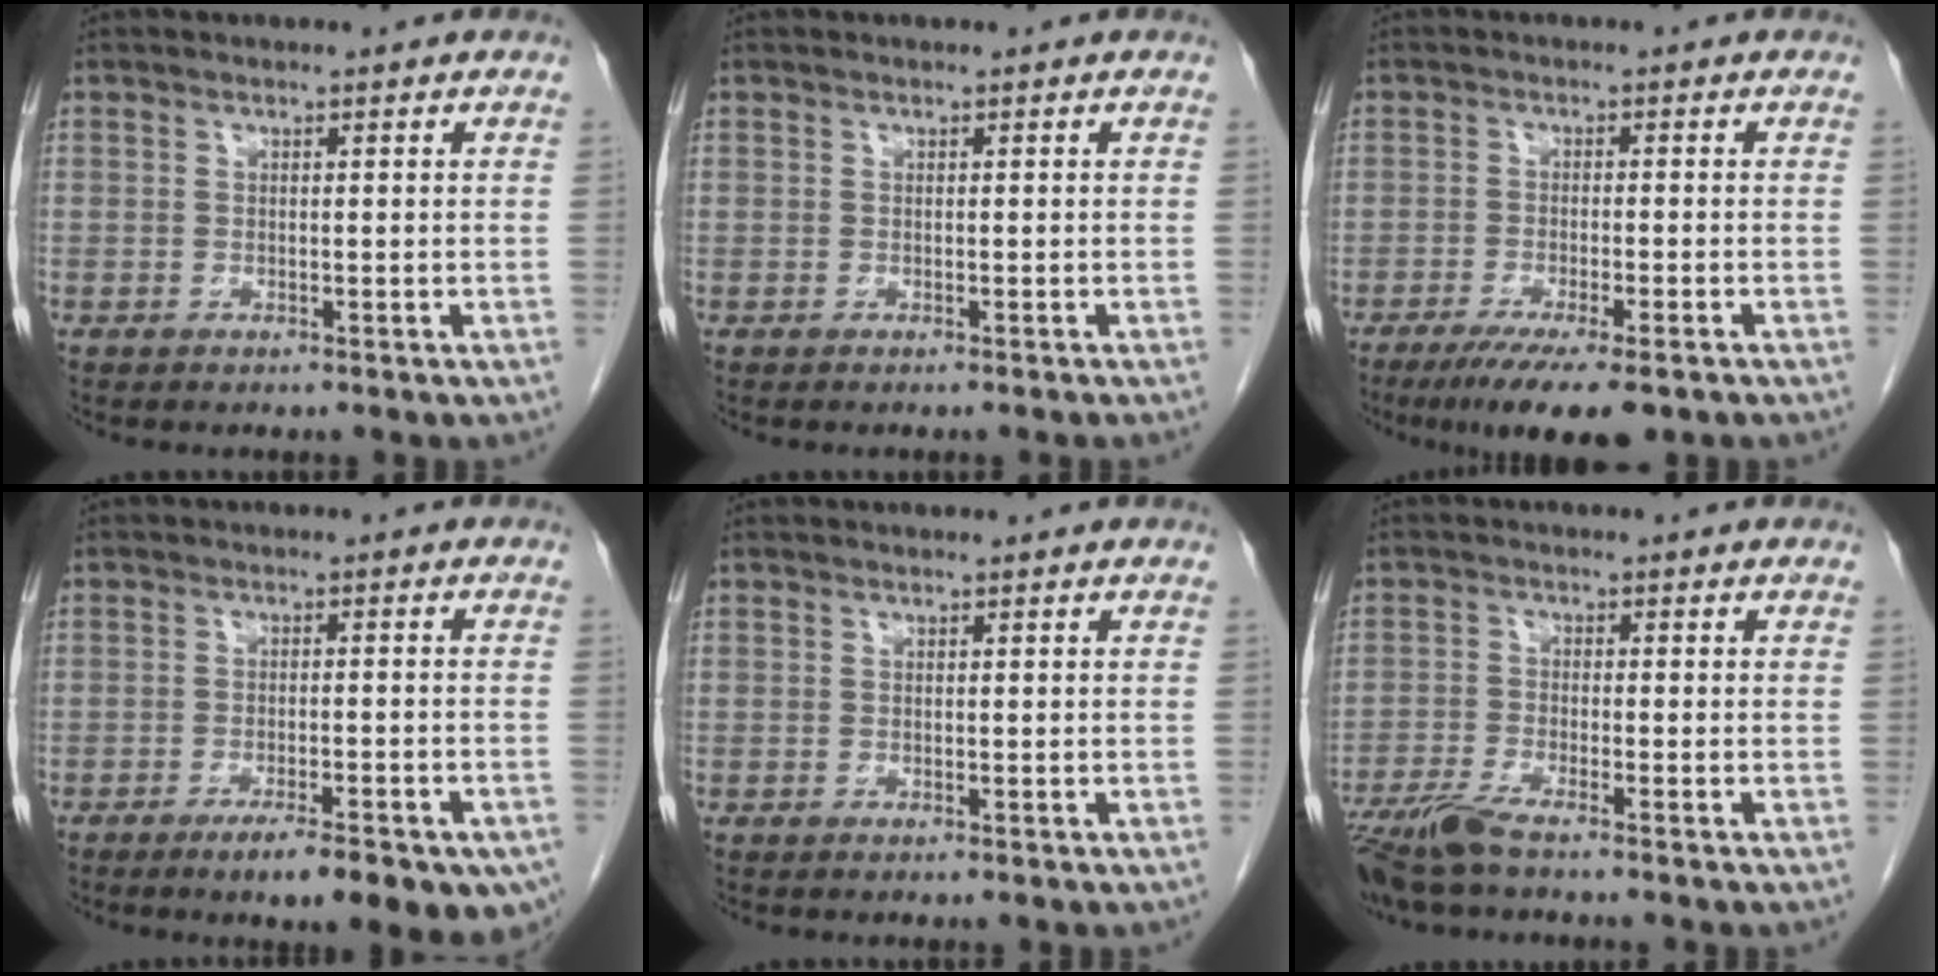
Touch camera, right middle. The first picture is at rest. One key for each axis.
{"total": 1.2, "fx": -1.1, "fy": -0.2, "fz": 0.5, "tx": -0.002, "ty": 0.003, "tz": -0.015}
{"total": 9.6, "fx": -6.8, "fy": 1.4, "fz": 6.7, "tx": -0.099, "ty": -0.021, "tz": -0.102}
{"total": 12.2, "fx": -8.3, "fy": 2.5, "fz": 8.5, "tx": -0.061, "ty": -0.002, "tz": -0.112}
{"total": 0.0}
{"total": 5.4, "fx": -4.5, "fy": -0.2, "fz": 3.1, "tx": -0.062, "ty": -0.019, "tz": -0.088}